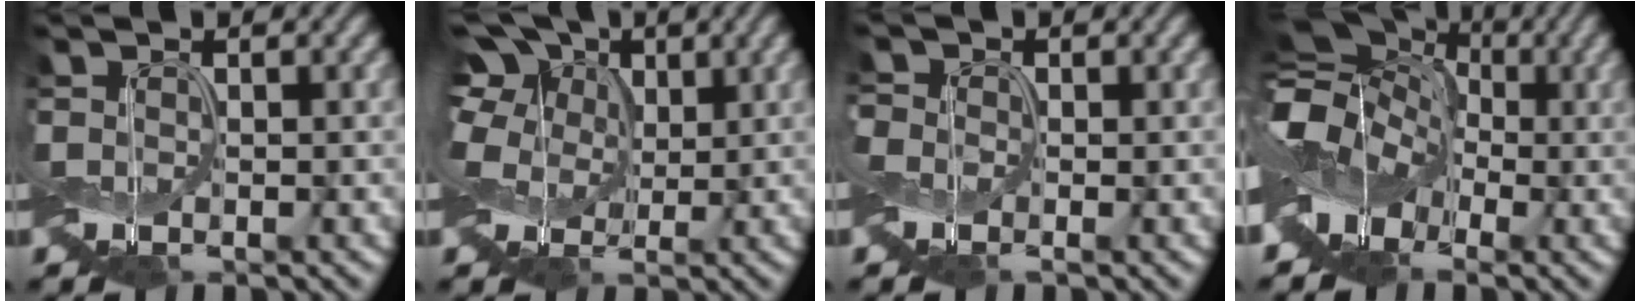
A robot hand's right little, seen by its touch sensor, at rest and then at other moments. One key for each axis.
{"total": 7.7, "fx": 2.9, "fy": 5.5, "fz": 4.6, "tx": -0.110, "ty": 0.031, "tz": 0.031}
{"total": 1.3, "fx": 0.2, "fy": 1.2, "fz": 0.4, "tx": -0.030, "ty": 0.010, "tz": -0.006}
{"total": 10.1, "fx": -1.2, "fy": 8.1, "fz": 6.0, "tx": -0.098, "ty": 0.013, "tz": -0.053}